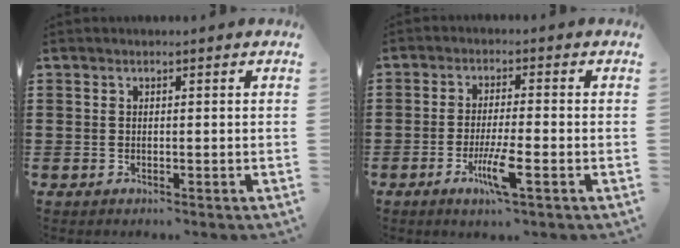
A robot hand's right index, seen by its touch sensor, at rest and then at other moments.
{"total": 6.2, "force": [-2.6, 0.6, 5.5], "torque": [-0.108, -0.015, -0.047]}